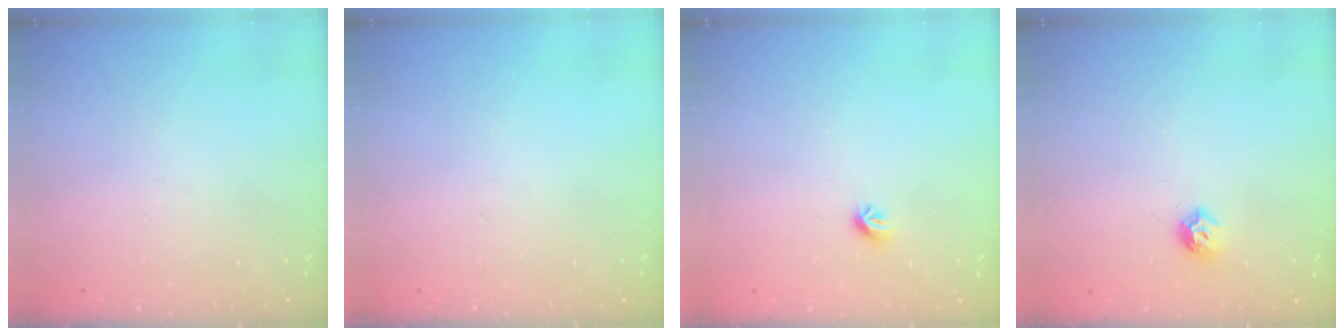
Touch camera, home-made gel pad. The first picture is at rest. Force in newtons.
{"total": 0.0}
{"total": 5.7, "press": 5.6, "slide": 0.8}
{"total": 6.3, "press": 6.3, "slide": 0.1}